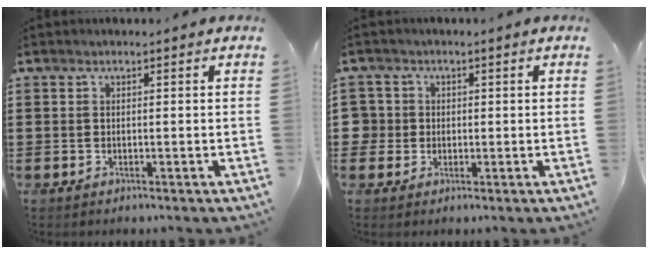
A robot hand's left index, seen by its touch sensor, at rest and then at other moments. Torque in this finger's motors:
{"motor_torque": [0.00, 0.01, 0.00, -0.04]}